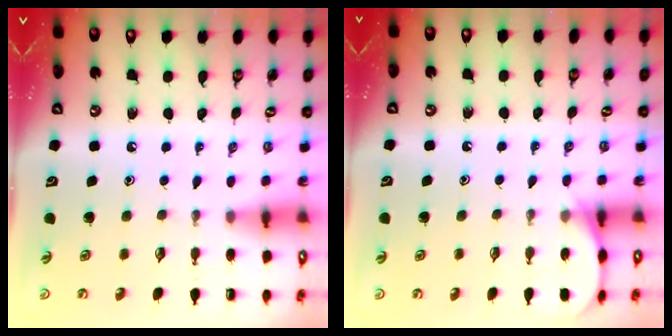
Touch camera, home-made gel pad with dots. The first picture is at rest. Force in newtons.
{"total": 5.8, "press": 5.8, "slide": 0.7}